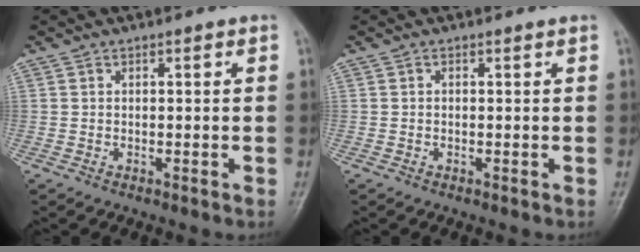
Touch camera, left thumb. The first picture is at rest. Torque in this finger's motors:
{"motor_torque": [0.00, 0.00, 0.00, 0.00, 0.00]}